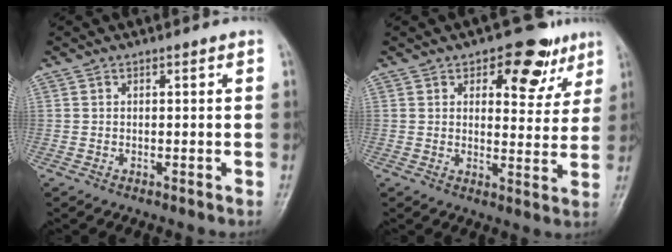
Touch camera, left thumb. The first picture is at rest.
{"total": 10.5, "force": [5.8, 5.9, 6.5], "torque": [-0.034, -0.024, 0.074]}